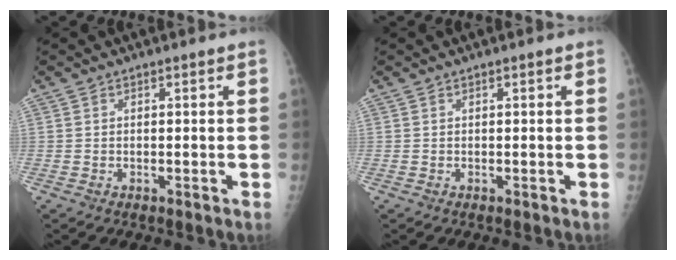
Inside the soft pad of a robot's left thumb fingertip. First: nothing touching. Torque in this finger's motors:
{"motor_torque": [-0.01, 0.02, -0.03, -0.03, 0.00]}